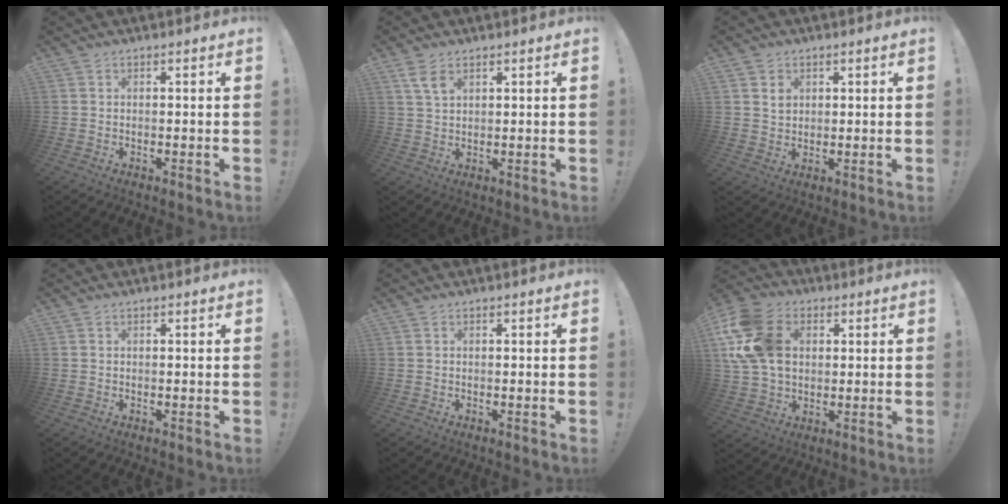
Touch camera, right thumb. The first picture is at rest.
{"total": 4.5, "force": [2.7, 2.1, 3.0], "torque": [-0.048, -0.011, 0.047]}
{"total": 3.5, "force": [1.5, 3.0, 0.8], "torque": [0.004, -0.011, 0.022]}
{"total": 0.0}
{"total": 0.0}
{"total": 18.5, "force": [4.3, 13.7, 11.6], "torque": [-0.228, -0.007, 0.085]}